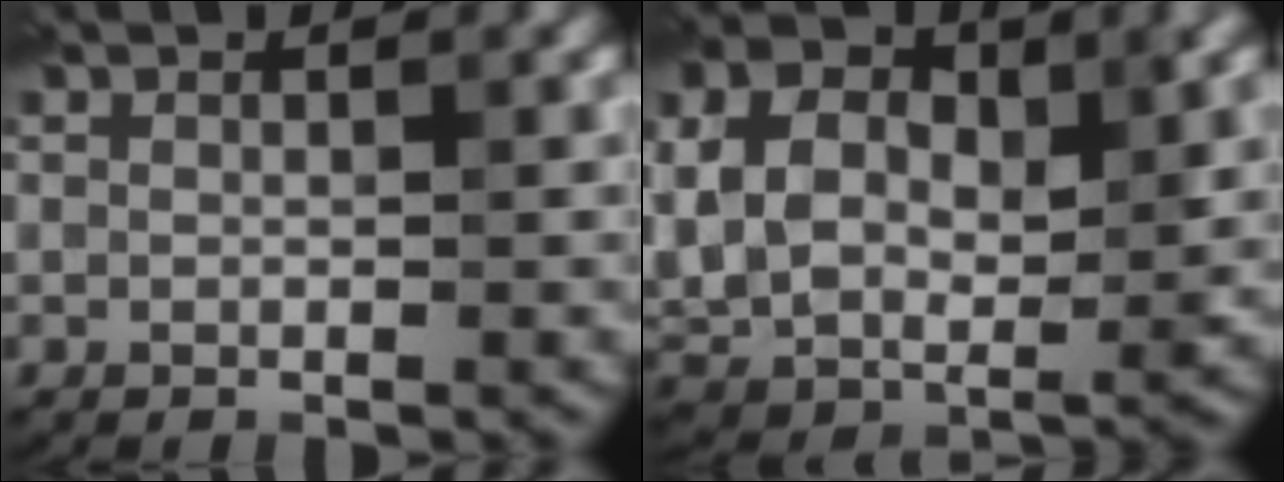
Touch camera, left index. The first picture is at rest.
{"total": 9.8, "force": [1.9, 6.4, 7.1], "torque": [-0.160, 0.003, 0.029]}